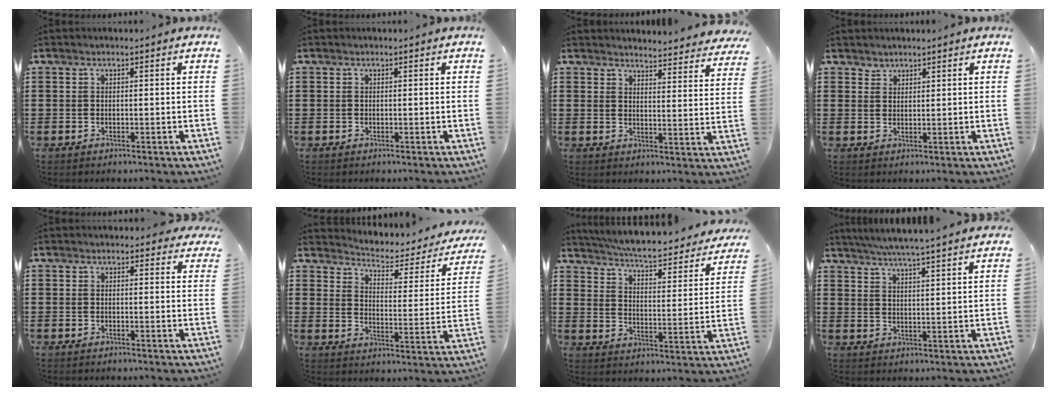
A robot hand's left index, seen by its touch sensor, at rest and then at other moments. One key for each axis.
{"total": 0.0}
{"total": 4.0, "fx": 4.0, "fy": 0.1, "fz": 0.6, "tx": -0.021, "ty": -0.026, "tz": 0.069}
{"total": 1.7, "fx": 1.6, "fy": 0.7, "fz": -0.2, "tx": 0.001, "ty": 0.002, "tz": 0.032}
{"total": 1.8, "fx": 1.6, "fy": 0.9, "fz": 0.2, "tx": -0.003, "ty": 0.000, "tz": 0.028}
{"total": 2.9, "fx": 2.6, "fy": 0.8, "fz": 1.0, "tx": -0.039, "ty": -0.023, "tz": 0.033}
{"total": 5.3, "fx": 4.8, "fy": -0.1, "fz": 2.2, "tx": -0.067, "ty": -0.042, "tz": 0.076}
{"total": 5.1, "fx": 4.8, "fy": -1.0, "fz": 1.6, "tx": -0.046, "ty": -0.026, "tz": 0.082}